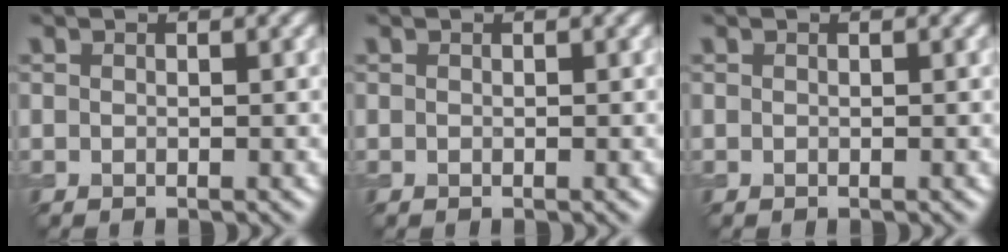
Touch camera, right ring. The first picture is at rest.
{"total": 0.0}
{"total": 0.0}